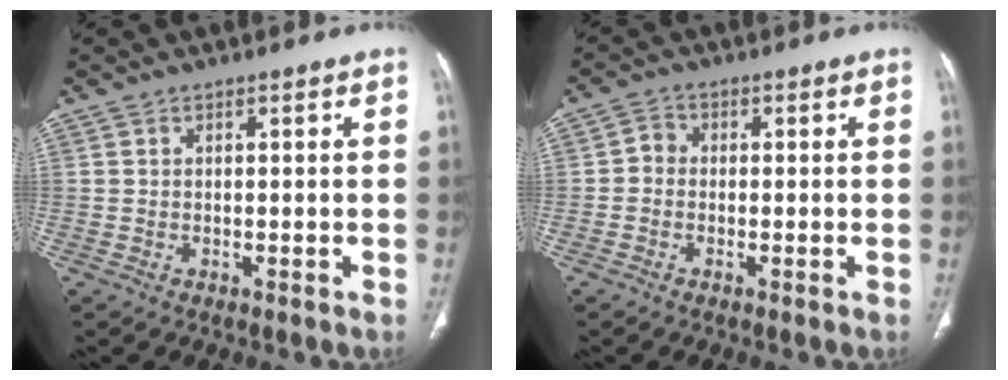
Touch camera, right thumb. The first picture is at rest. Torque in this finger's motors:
{"motor_torque": [-0.35, 0.26, 0.25, -0.24, 0.08]}